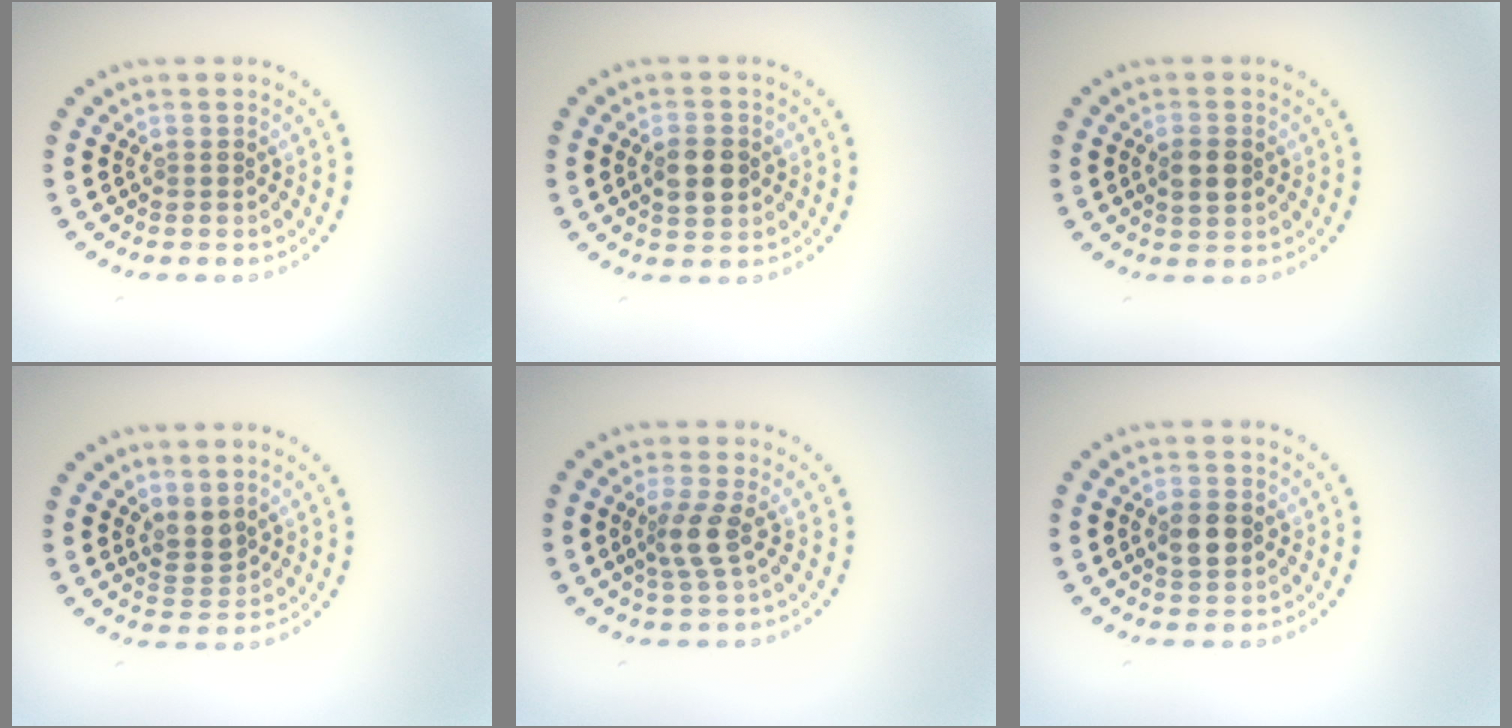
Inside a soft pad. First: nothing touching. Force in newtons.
{"total": 3.4, "press": 3.4, "slide": 0.1}
{"total": 2.2, "press": 2.2, "slide": 0.2}
{"total": 2.1, "press": 1.8, "slide": 1.1}
{"total": 2.7, "press": 2.1, "slide": 1.7}
{"total": 2.7, "press": 2.7, "slide": 0.1}